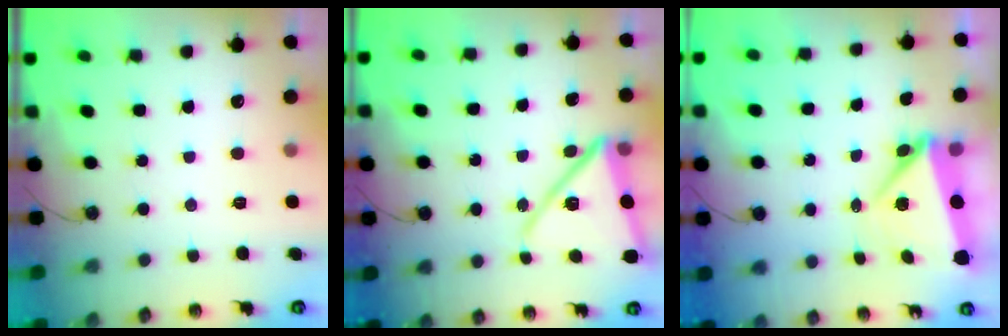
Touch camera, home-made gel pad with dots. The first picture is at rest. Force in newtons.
{"total": 15.3, "press": 15.2, "slide": 2.0}
{"total": 5.3, "press": 5.3, "slide": 0.2}